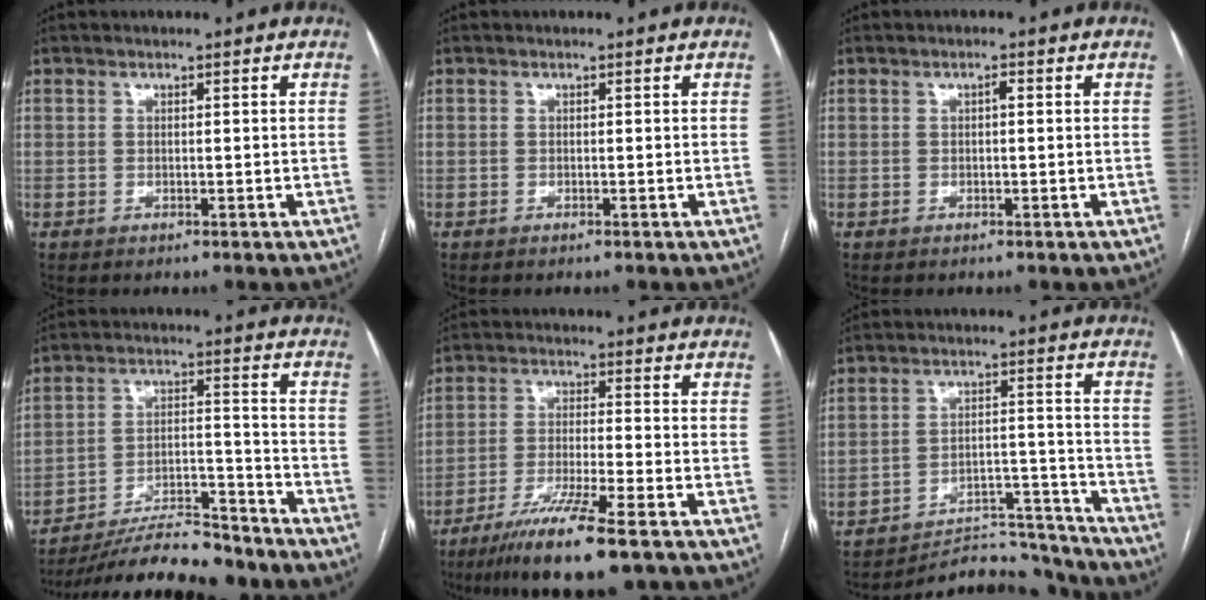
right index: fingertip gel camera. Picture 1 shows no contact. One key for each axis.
{"total": 0.0}
{"total": 0.8, "fx": 0.1, "fy": 0.2, "fz": 0.8, "tx": -0.013, "ty": 0.003, "tz": 0.000}
{"total": 15.9, "fx": -14.3, "fy": 2.7, "fz": 6.2, "tx": -0.110, "ty": 0.015, "tz": -0.234}
{"total": 11.2, "fx": -7.7, "fy": -0.1, "fz": 8.2, "tx": -0.149, "ty": -0.031, "tz": -0.135}
{"total": 14.4, "fx": -14.2, "fy": 2.2, "fz": 0.6, "tx": 0.004, "ty": 0.046, "tz": -0.205}